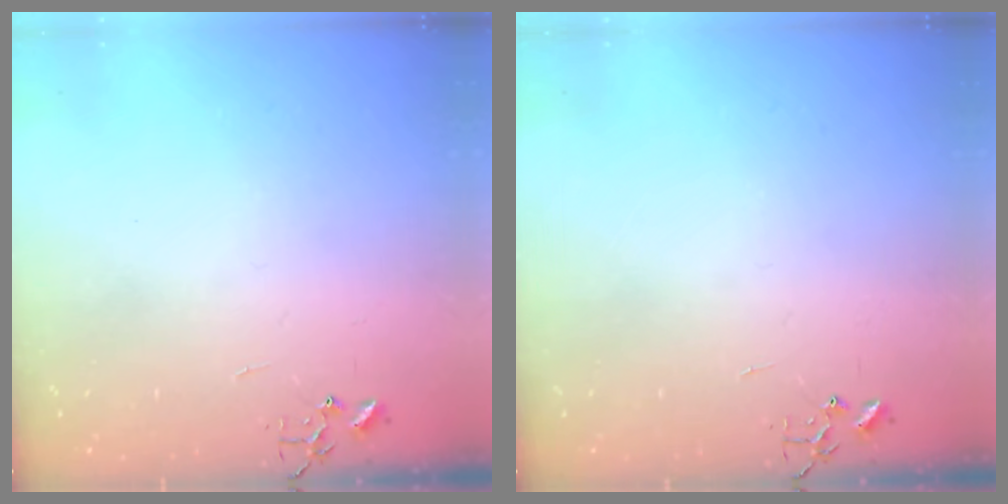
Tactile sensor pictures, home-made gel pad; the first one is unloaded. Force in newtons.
{"total": 0.0}